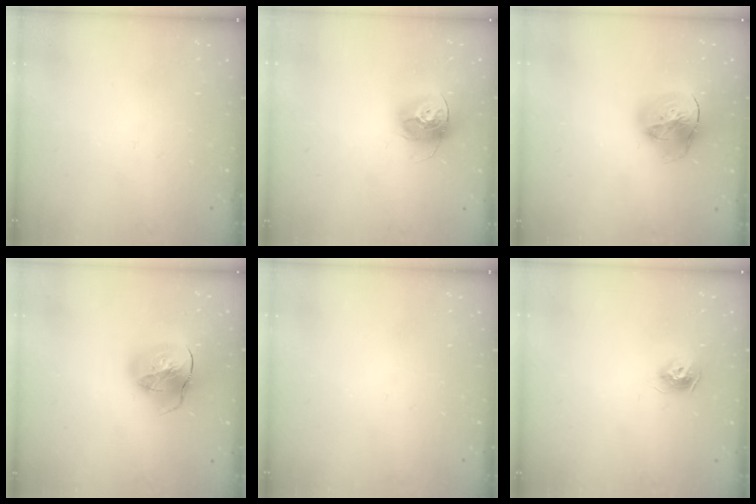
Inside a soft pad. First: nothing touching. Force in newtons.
{"total": 13.7, "press": 13.7, "slide": 1.0}
{"total": 19.8, "press": 19.6, "slide": 2.3}
{"total": 19.2, "press": 19.0, "slide": 2.1}
{"total": 0.0}
{"total": 8.7, "press": 8.7, "slide": 0.4}